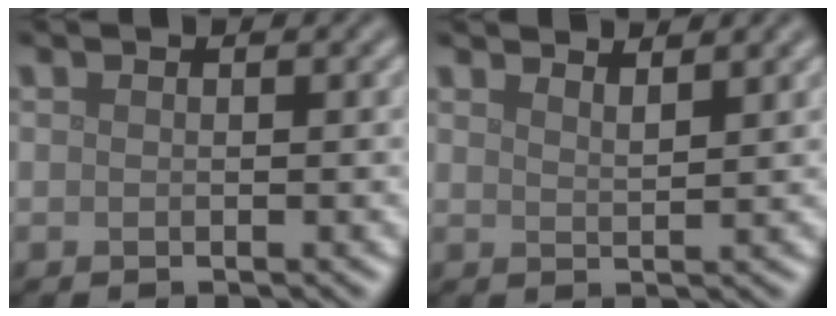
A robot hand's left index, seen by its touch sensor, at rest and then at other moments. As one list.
[{"total": 2.9, "force": [2.6, 0.6, 1.0], "torque": [-0.005, 0.010, 0.030]}]